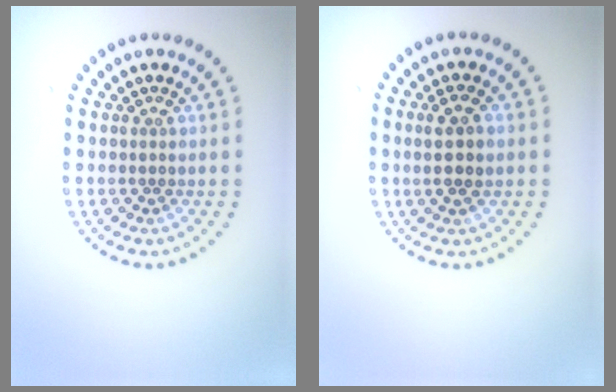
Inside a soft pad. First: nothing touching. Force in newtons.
{"total": 2.8, "press": 2.7, "slide": 0.7}